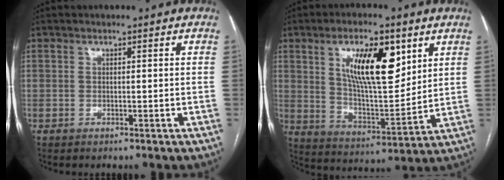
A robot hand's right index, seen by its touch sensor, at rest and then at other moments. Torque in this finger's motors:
{"motor_torque": [1.19, 0.94, 0.66, 0.21]}